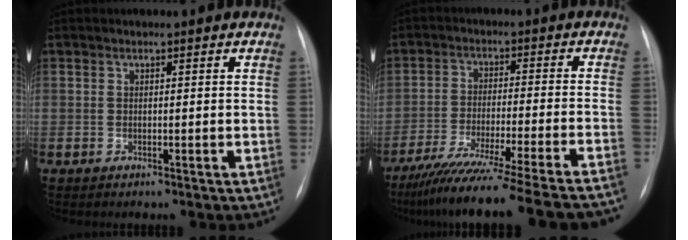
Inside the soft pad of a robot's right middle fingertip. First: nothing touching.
{"total": 24.4, "force": [-21.2, -1.0, 12.0], "torque": [-0.143, -0.063, -0.310]}